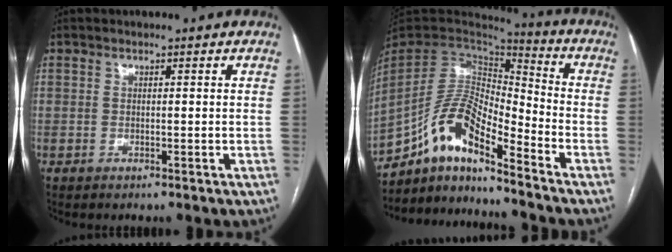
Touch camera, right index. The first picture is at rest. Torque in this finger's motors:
{"motor_torque": [1.12, -1.02, 0.45, 0.16]}